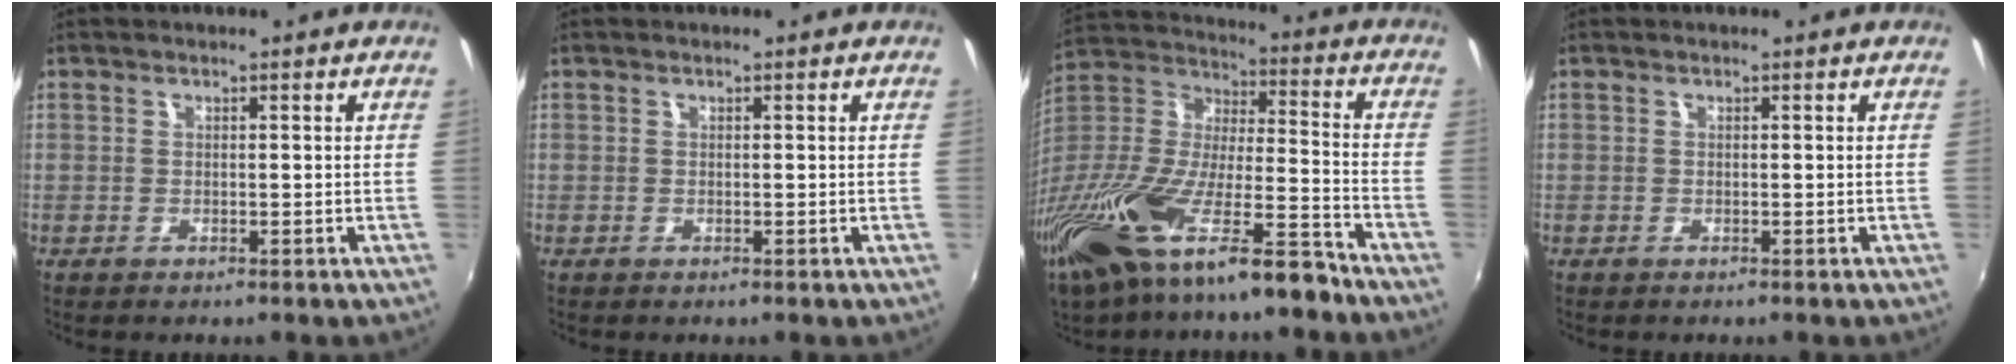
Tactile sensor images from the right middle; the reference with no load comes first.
{"total": 0.0}
{"total": 25.9, "force": [-17.6, 6.1, 17.9], "torque": [-0.355, -0.040, -0.313]}
{"total": 0.0}